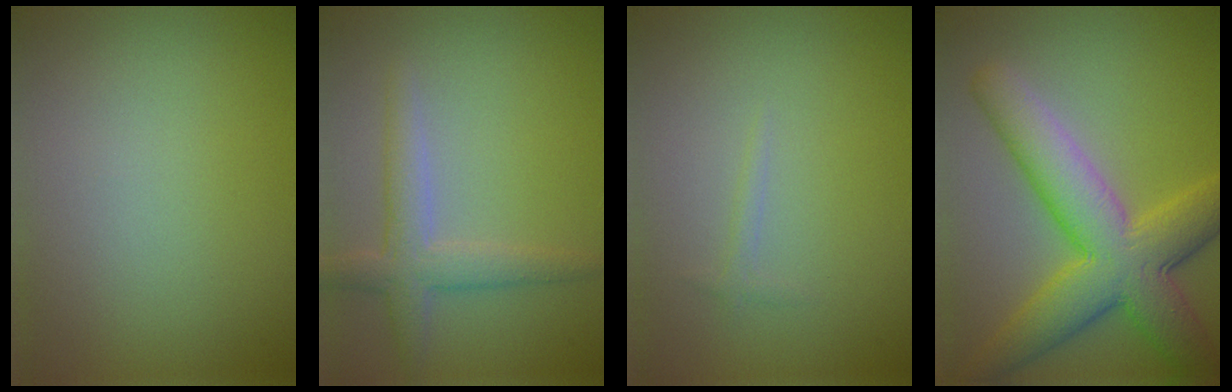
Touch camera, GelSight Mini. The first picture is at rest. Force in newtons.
{"total": 3.1, "press": 3.1, "slide": 0.2}
{"total": 0.6, "press": 0.6, "slide": 0.1}
{"total": 8.7, "press": 8.7, "slide": 0.3}